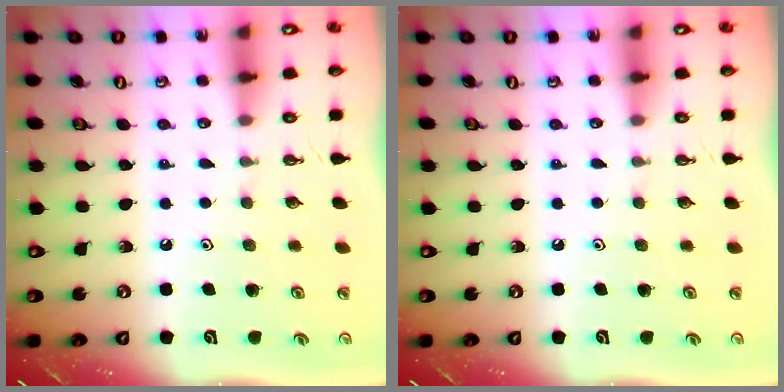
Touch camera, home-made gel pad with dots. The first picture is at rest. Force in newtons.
{"total": 0.0}